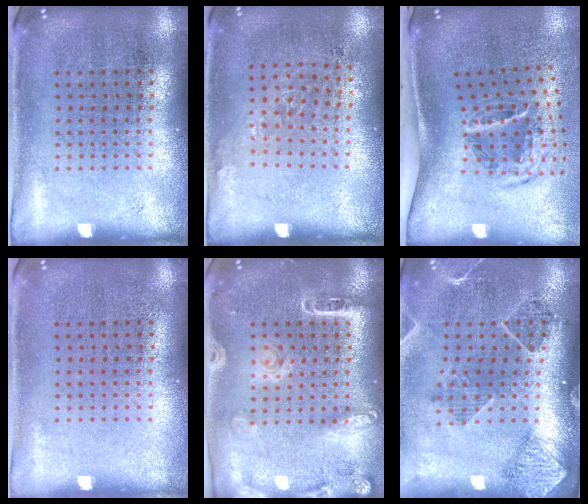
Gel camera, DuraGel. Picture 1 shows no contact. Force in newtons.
{"total": 1.0, "press": 0.8, "slide": 0.6}
{"total": 1.9, "press": 1.1, "slide": 1.6}
{"total": 0.0}
{"total": 1.8, "press": 1.7, "slide": 0.7}
{"total": 1.4, "press": 1.4, "slide": 0.1}